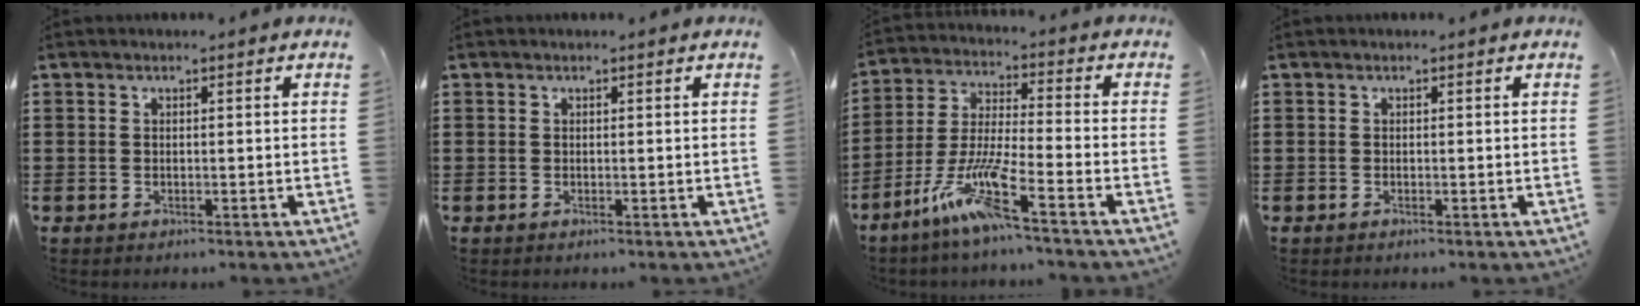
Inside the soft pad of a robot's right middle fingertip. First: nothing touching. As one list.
[{"total": 0.0}, {"total": 9.1, "force": [-6.1, 0.5, 6.7], "torque": [-0.148, -0.013, -0.122]}, {"total": 0.0}]